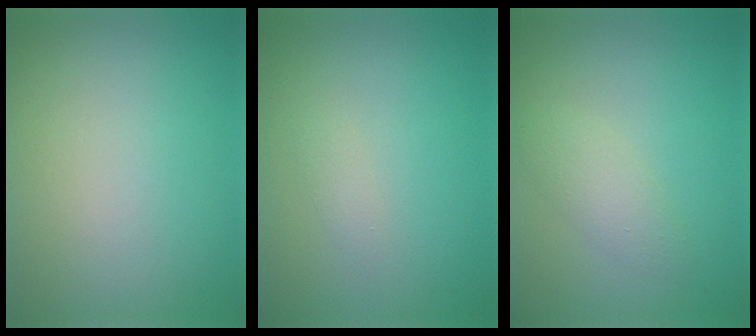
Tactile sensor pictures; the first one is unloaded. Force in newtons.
{"total": 0.8, "press": 0.8, "slide": 0.0}
{"total": 2.0, "press": 2.0, "slide": 0.1}